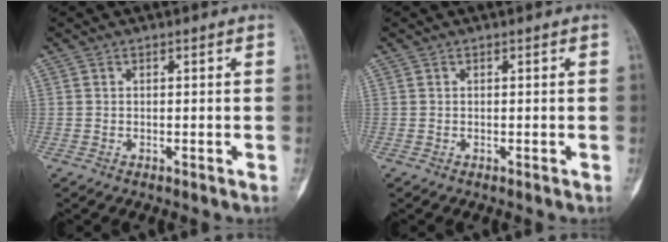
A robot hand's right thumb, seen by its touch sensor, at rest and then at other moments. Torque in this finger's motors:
{"motor_torque": [0.00, 0.00, 0.00, 0.00, 0.00]}